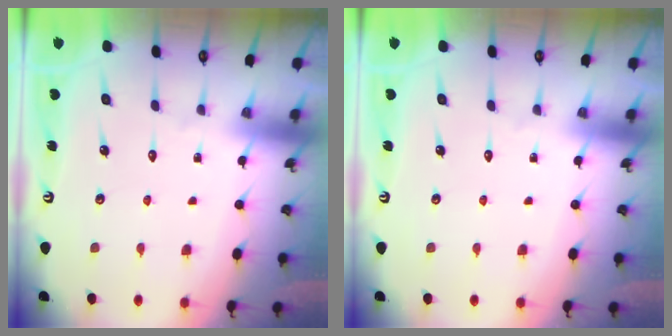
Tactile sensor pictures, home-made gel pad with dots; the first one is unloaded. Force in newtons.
{"total": 0.0}